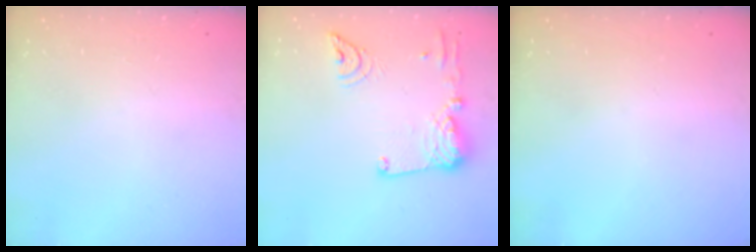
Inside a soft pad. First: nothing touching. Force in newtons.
{"total": 15.6, "press": 15.5, "slide": 1.8}
{"total": 0.0}